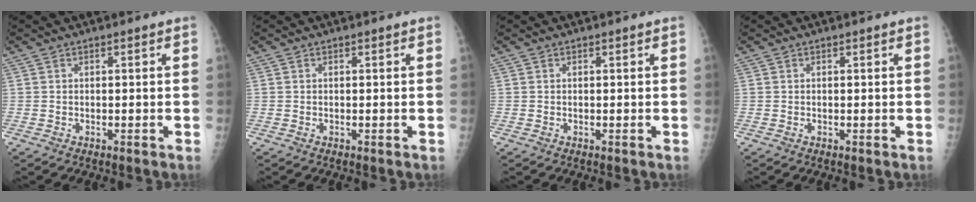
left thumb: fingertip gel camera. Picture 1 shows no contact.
{"total": 0.0}
{"total": 0.0}
{"total": 0.0}